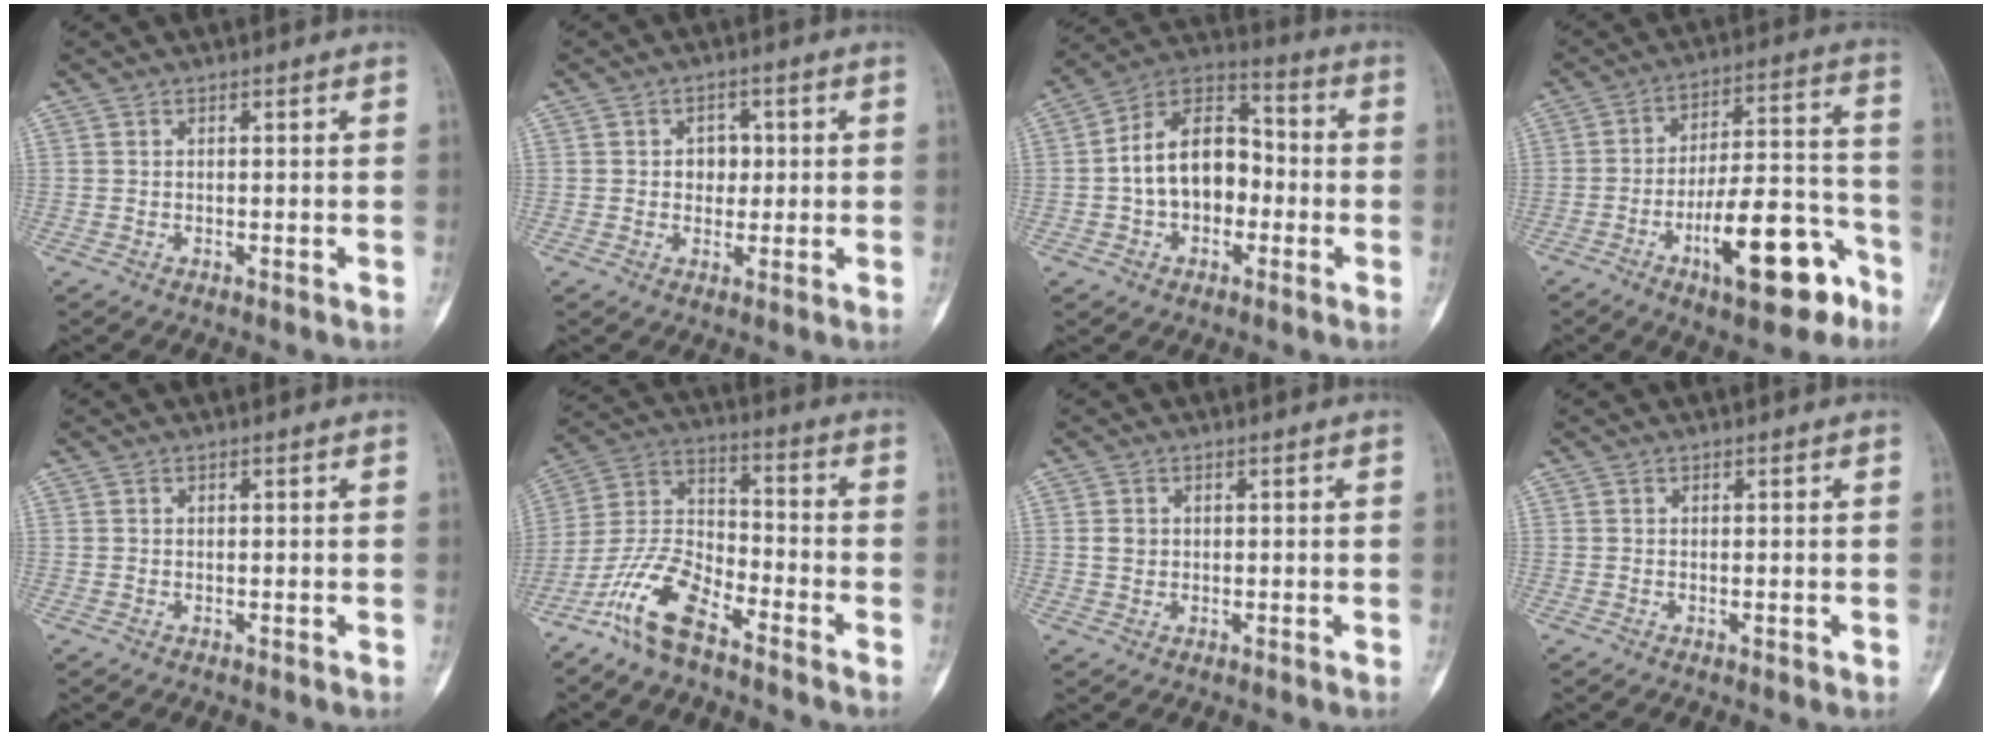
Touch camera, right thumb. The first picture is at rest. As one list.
[{"total": 3.9, "force": [0.4, 3.2, 2.3], "torque": [-0.004, 0.004, 0.001]}, {"total": 14.7, "force": [-1.5, 10.1, 10.6], "torque": [-0.145, 0.046, -0.037]}, {"total": 18.2, "force": [-9.1, 6.6, 14.3], "torque": [-0.198, 0.072, -0.133]}, {"total": 0.0}, {"total": 12.0, "force": [-8.2, 4.6, 7.4], "torque": [-0.157, 0.058, -0.170]}, {"total": 1.8, "force": [0.3, 1.6, 0.9], "torque": [-0.010, 0.001, 0.007]}, {"total": 0.9, "force": [-0.2, 0.3, 0.8], "torque": [-0.009, -0.002, -0.003]}]